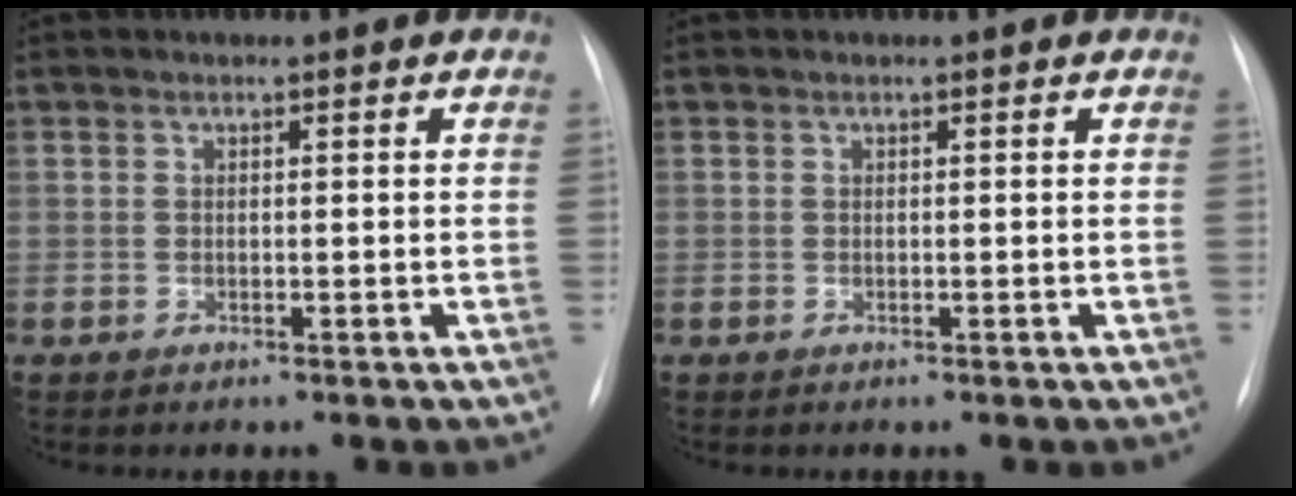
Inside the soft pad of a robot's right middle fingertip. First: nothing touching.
{"total": 0.0}